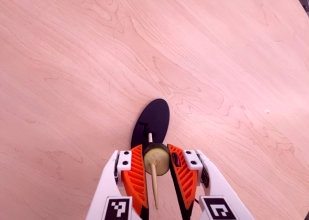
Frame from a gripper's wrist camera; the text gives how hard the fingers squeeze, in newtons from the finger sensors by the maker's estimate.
{"total": 8.5, "left": 8.1, "right": 8.8}